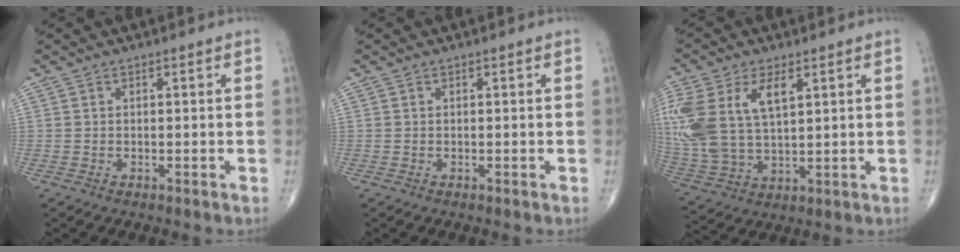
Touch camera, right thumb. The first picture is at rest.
{"total": 0.0}
{"total": 18.5, "force": [5.5, 10.3, 14.4], "torque": [-0.336, -0.004, 0.112]}